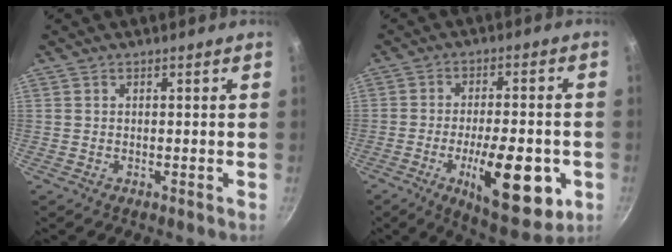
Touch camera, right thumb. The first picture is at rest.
{"total": 17.5, "force": [-5.2, 6.6, 15.3], "torque": [-0.203, 0.005, -0.071]}